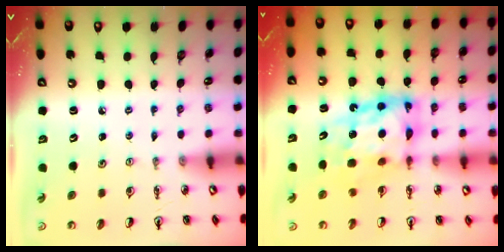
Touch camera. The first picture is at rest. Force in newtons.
{"total": 12.2, "press": 12.1, "slide": 1.2}